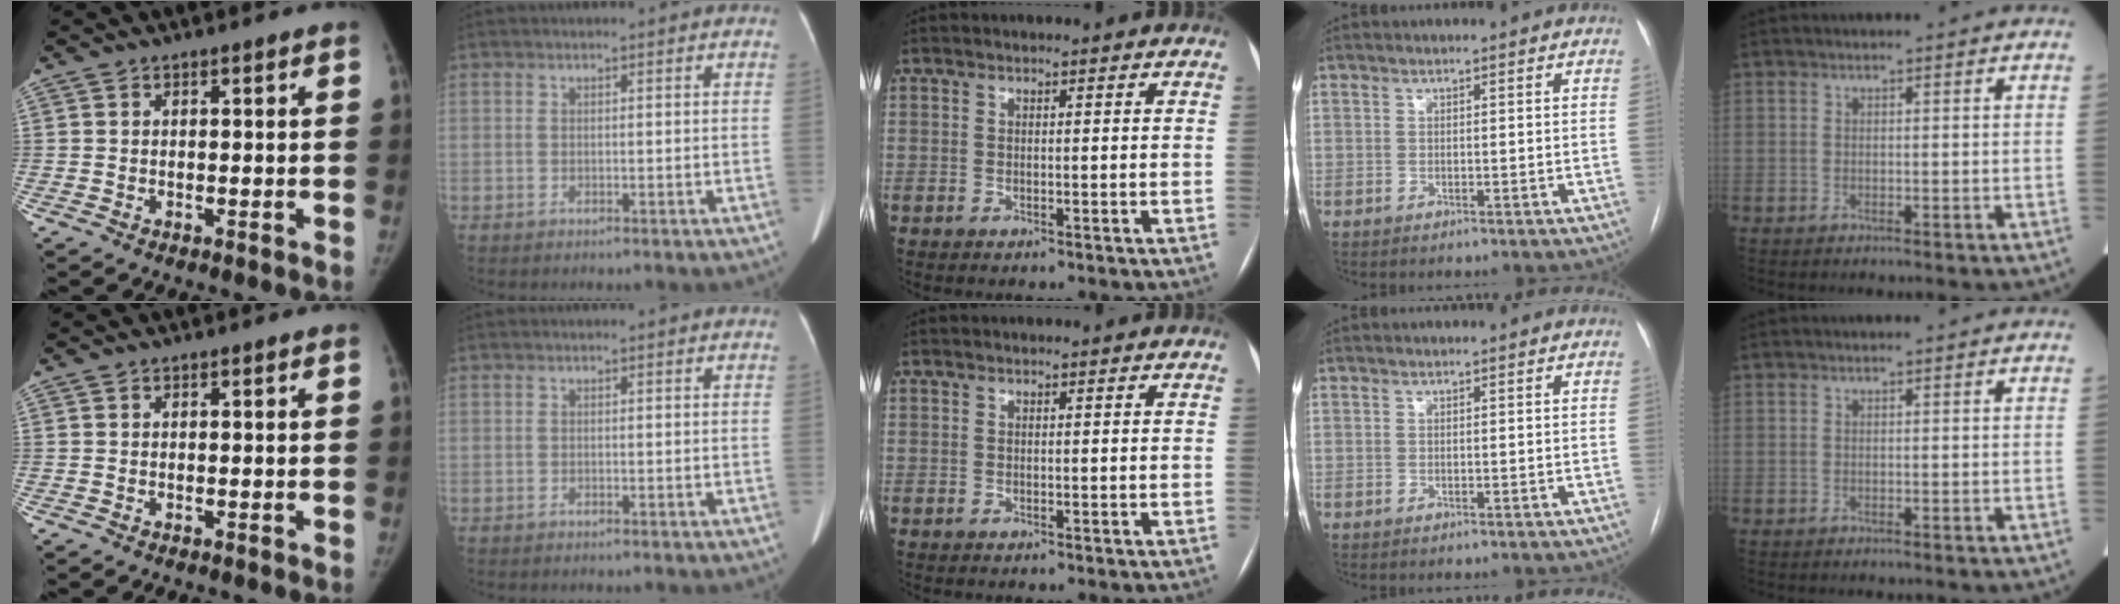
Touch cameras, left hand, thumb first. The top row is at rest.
{}